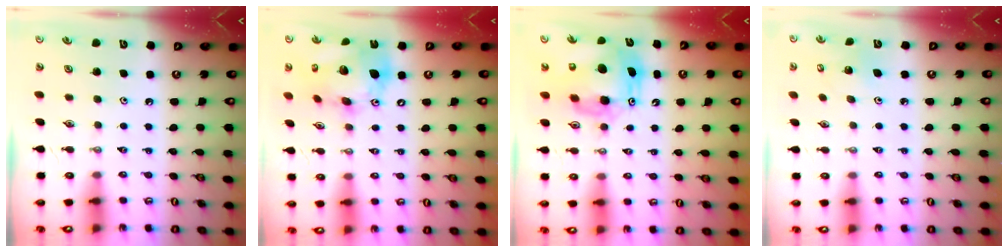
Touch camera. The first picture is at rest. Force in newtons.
{"total": 19.3, "press": 19.0, "slide": 2.9}
{"total": 14.2, "press": 14.2, "slide": 1.5}
{"total": 4.1, "press": 4.1, "slide": 0.2}